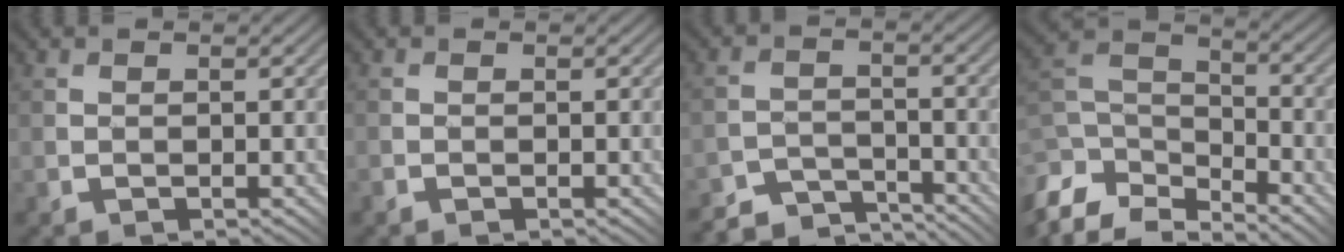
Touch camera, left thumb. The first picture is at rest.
{"total": 0.9, "force": [-0.7, 0.3, 0.4], "torque": [-0.009, -0.001, -0.017]}
{"total": 5.0, "force": [-4.8, 0.9, 0.7], "torque": [-0.007, 0.002, -0.089]}
{"total": 12.6, "force": [-9.0, 6.4, 6.1], "torque": [-0.180, -0.006, -0.153]}